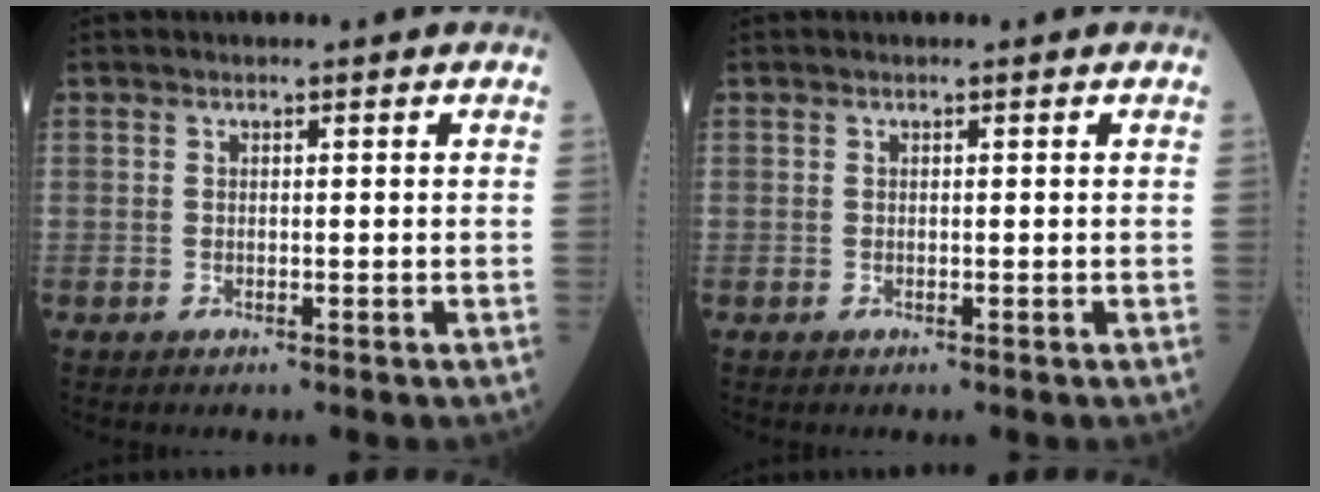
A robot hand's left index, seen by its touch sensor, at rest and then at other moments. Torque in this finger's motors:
{"motor_torque": [0.00, 0.00, 0.00, 0.00]}